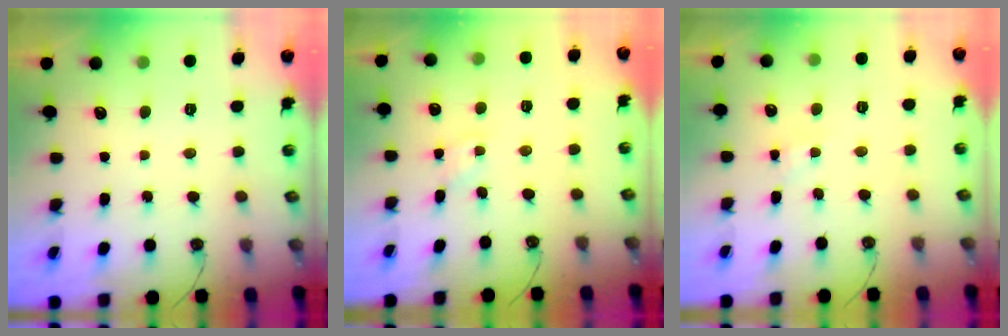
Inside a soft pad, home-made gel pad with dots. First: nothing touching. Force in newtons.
{"total": 3.2, "press": 3.1, "slide": 0.5}
{"total": 1.9, "press": 1.9, "slide": 0.1}